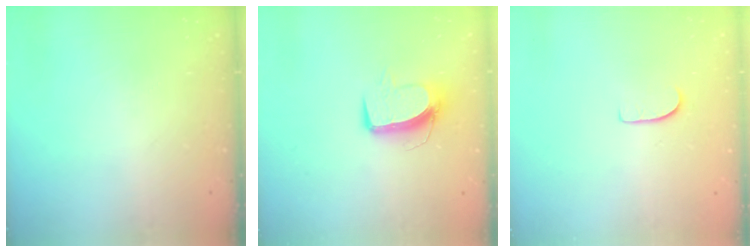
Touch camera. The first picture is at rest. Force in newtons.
{"total": 10.0, "press": 10.0, "slide": 0.3}
{"total": 6.1, "press": 6.1, "slide": 0.5}